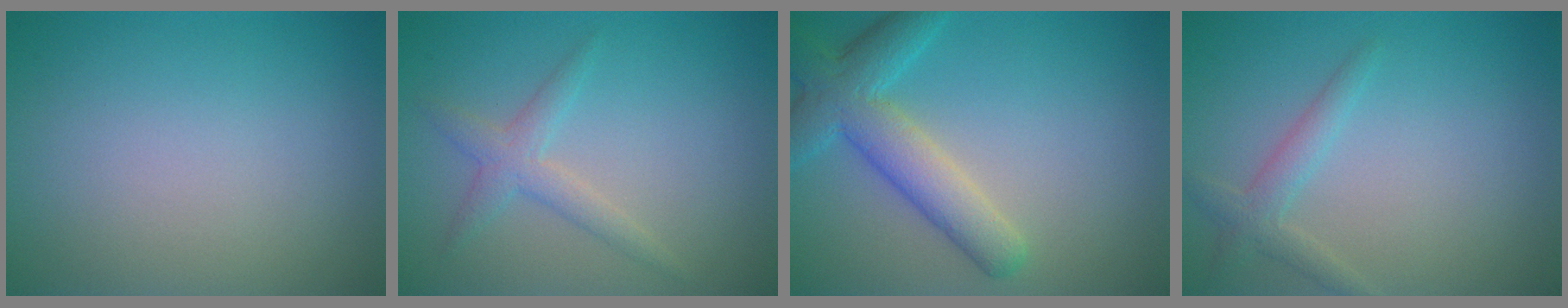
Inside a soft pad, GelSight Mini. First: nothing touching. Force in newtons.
{"total": 2.2, "press": 2.2, "slide": 0.1}
{"total": 5.6, "press": 5.6, "slide": 0.2}
{"total": 2.0, "press": 2.0, "slide": 0.1}